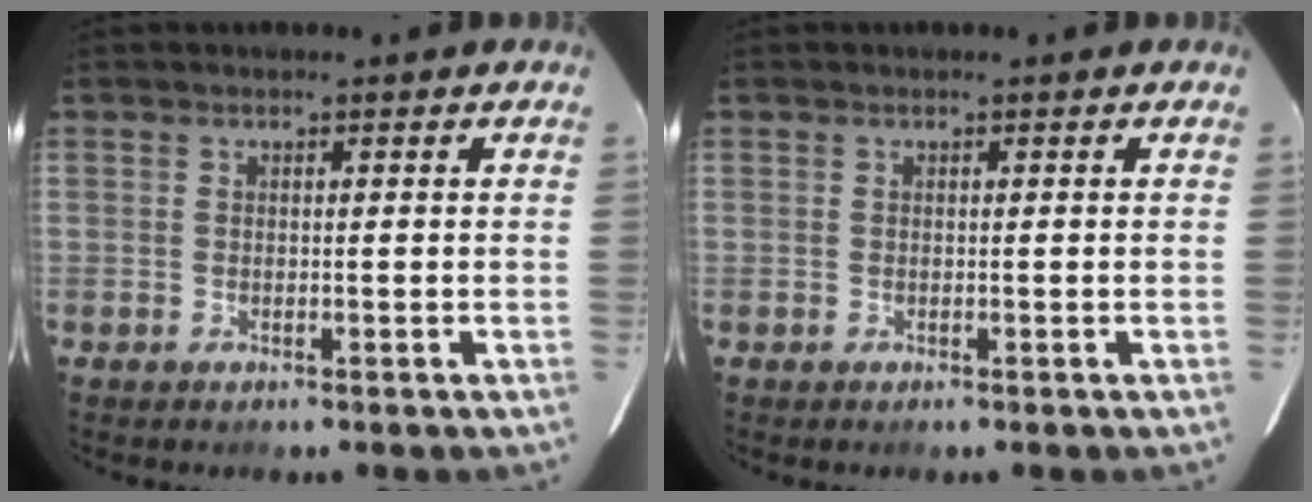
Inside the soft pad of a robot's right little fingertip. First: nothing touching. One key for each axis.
{"total": 0.0}